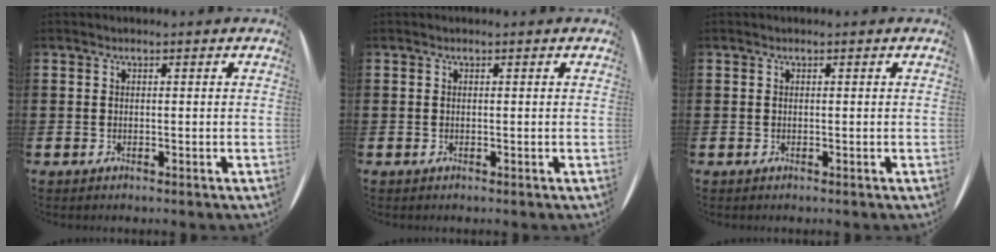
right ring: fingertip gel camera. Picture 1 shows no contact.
{"total": 0.0}
{"total": 0.0}